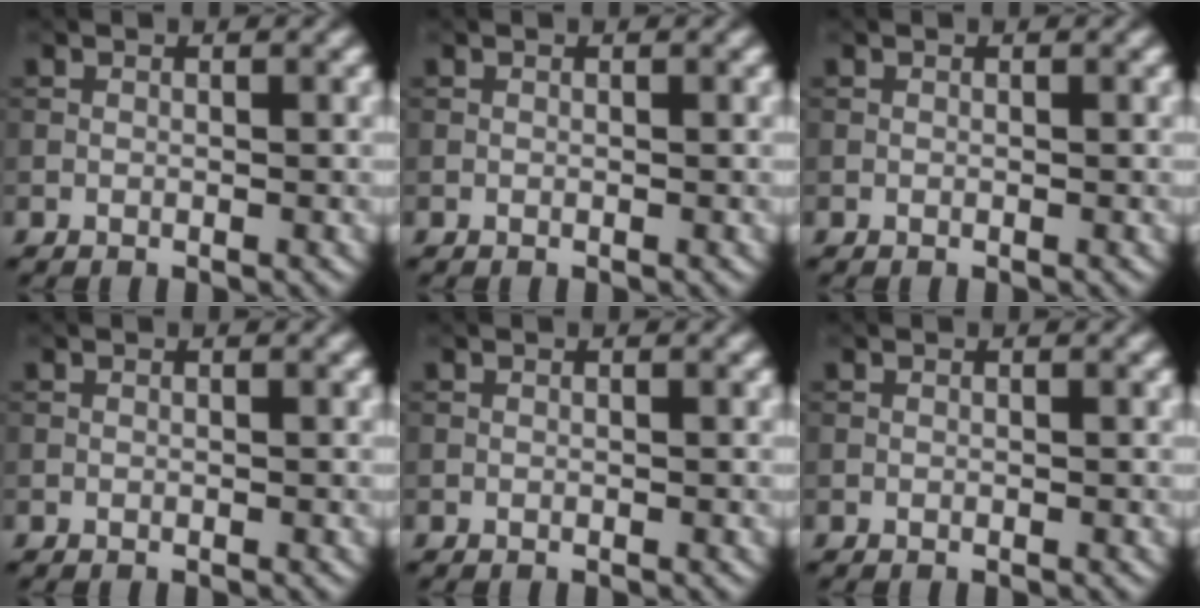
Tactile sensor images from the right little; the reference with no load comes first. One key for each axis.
{"total": 0.0}
{"total": 0.0}
{"total": 0.0}
{"total": 0.0}
{"total": 0.0}